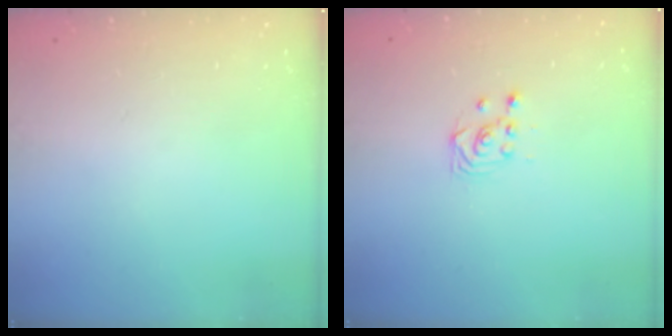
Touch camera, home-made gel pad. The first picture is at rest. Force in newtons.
{"total": 3.9, "press": 3.8, "slide": 0.3}